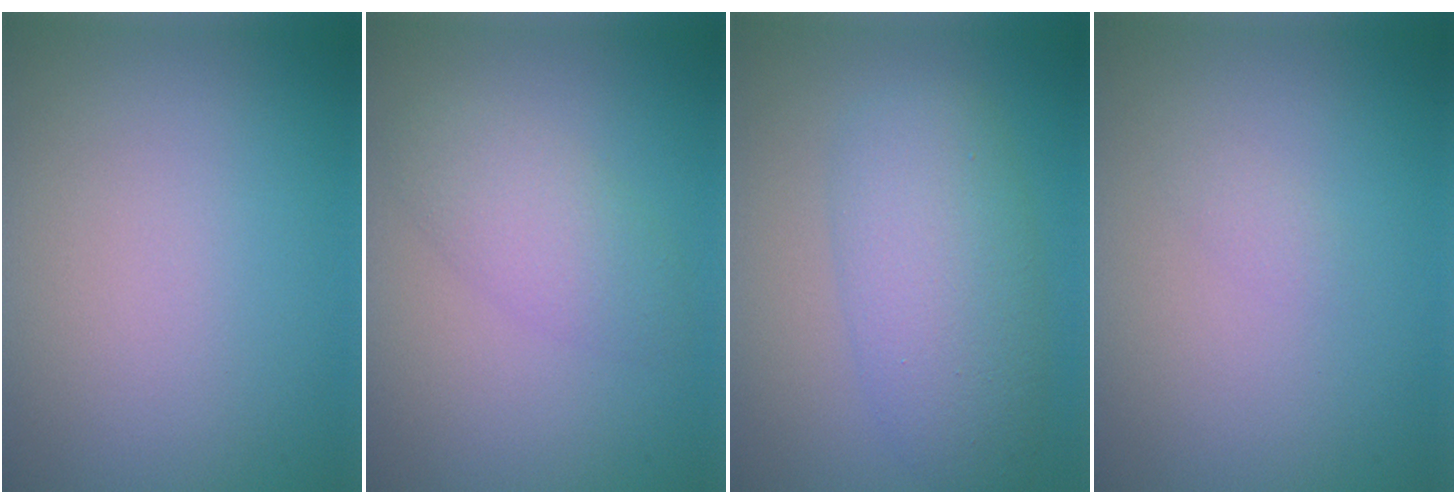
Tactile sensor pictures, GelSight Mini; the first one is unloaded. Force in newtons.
{"total": 2.9, "press": 2.9, "slide": 0.1}
{"total": 6.0, "press": 6.0, "slide": 0.2}
{"total": 0.6, "press": 0.6, "slide": 0.1}